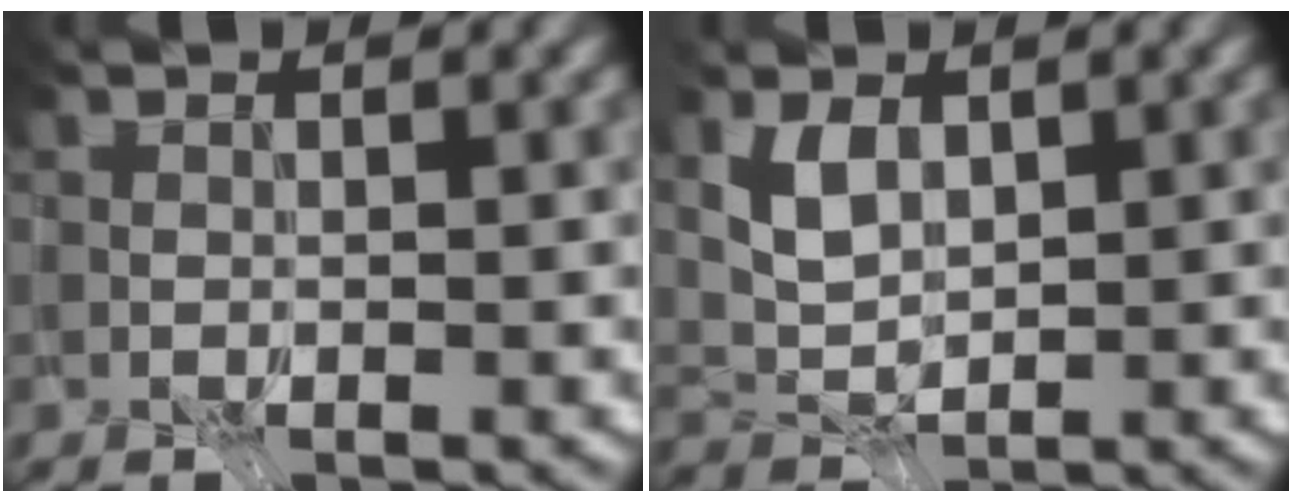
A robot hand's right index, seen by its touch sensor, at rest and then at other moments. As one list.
[{"total": 0.5, "force": [-0.1, -0.4, 0.3], "torque": [-0.009, -0.008, 0.010]}]